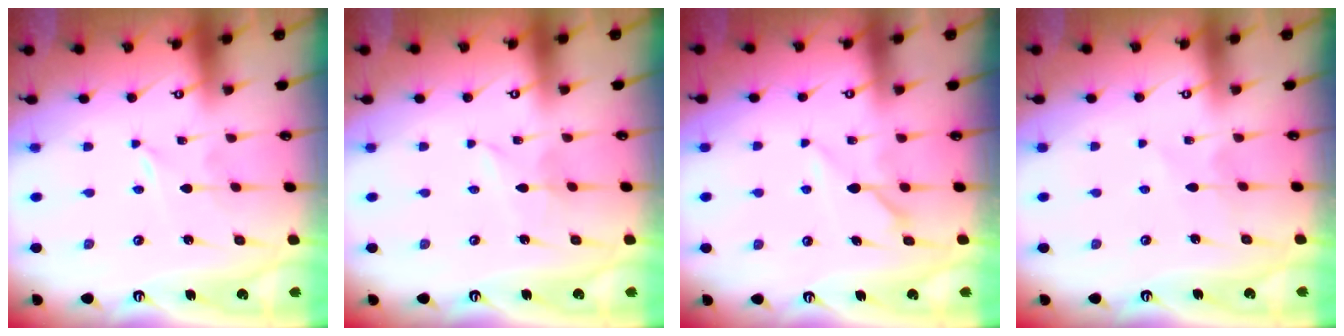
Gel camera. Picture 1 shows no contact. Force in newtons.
{"total": 2.6, "press": 2.6, "slide": 0.4}
{"total": 6.3, "press": 6.2, "slide": 0.4}
{"total": 4.9, "press": 4.8, "slide": 0.6}